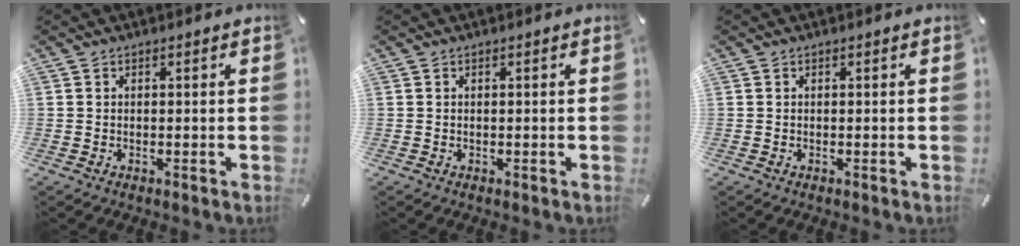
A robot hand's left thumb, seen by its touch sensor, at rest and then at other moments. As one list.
[{"total": 0.0}, {"total": 0.0}]